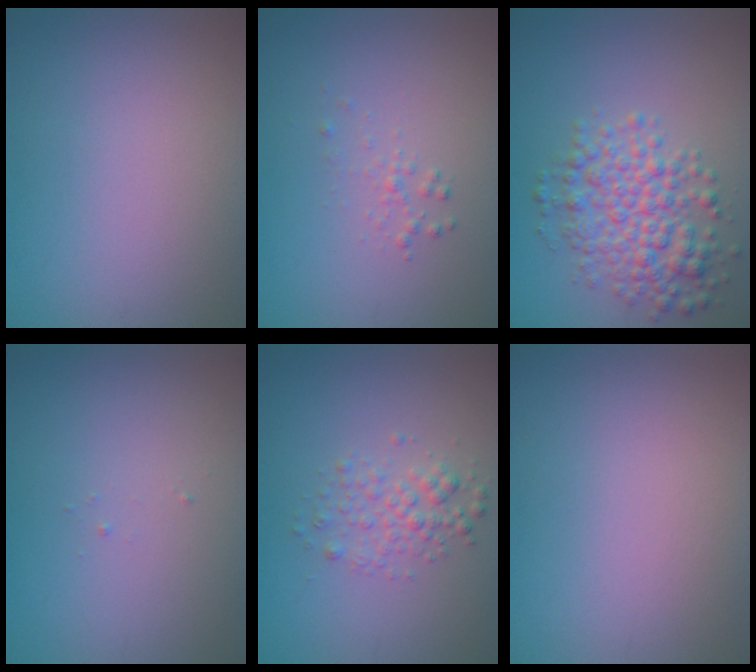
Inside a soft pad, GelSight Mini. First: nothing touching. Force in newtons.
{"total": 0.9, "press": 0.9, "slide": 0.0}
{"total": 5.1, "press": 5.1, "slide": 0.1}
{"total": 0.0}
{"total": 2.2, "press": 2.2, "slide": 0.1}
{"total": 0.0}